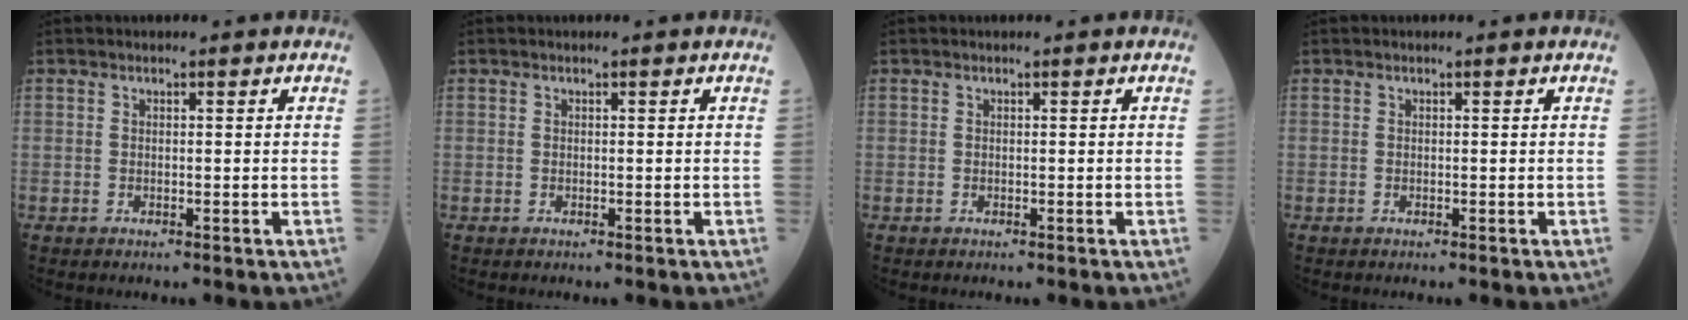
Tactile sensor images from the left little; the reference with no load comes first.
{"total": 0.0}
{"total": 0.0}
{"total": 0.0}